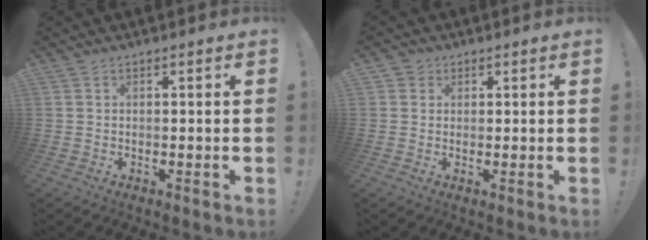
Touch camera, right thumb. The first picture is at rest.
{"total": 2.1, "force": [0.9, 1.9, 0.2], "torque": [-0.006, 0.001, 0.017]}